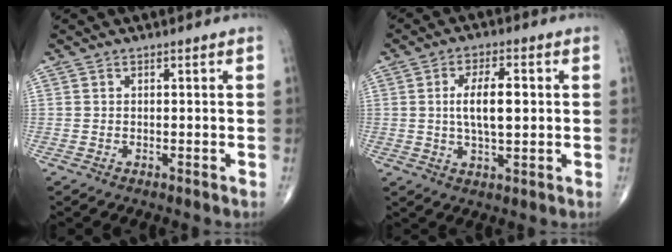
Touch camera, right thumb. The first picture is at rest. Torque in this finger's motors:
{"motor_torque": [0.62, 0.85, 0.85, 0.04, 0.01]}